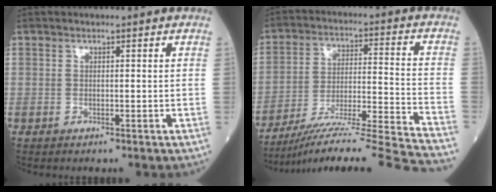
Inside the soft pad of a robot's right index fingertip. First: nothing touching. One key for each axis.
{"total": 22.4, "fx": -20.1, "fy": -2.6, "fz": 9.5, "tx": -0.103, "ty": -0.022, "tz": -0.307}